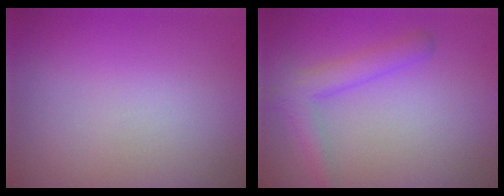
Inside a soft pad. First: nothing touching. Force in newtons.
{"total": 2.7, "press": 2.7, "slide": 0.1}